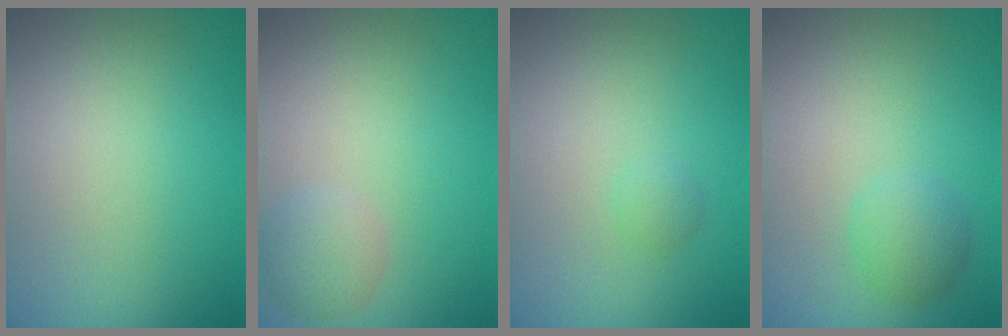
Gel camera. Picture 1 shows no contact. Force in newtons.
{"total": 2.1, "press": 2.1, "slide": 0.0}
{"total": 0.8, "press": 0.8, "slide": 0.0}
{"total": 2.2, "press": 2.2, "slide": 0.1}